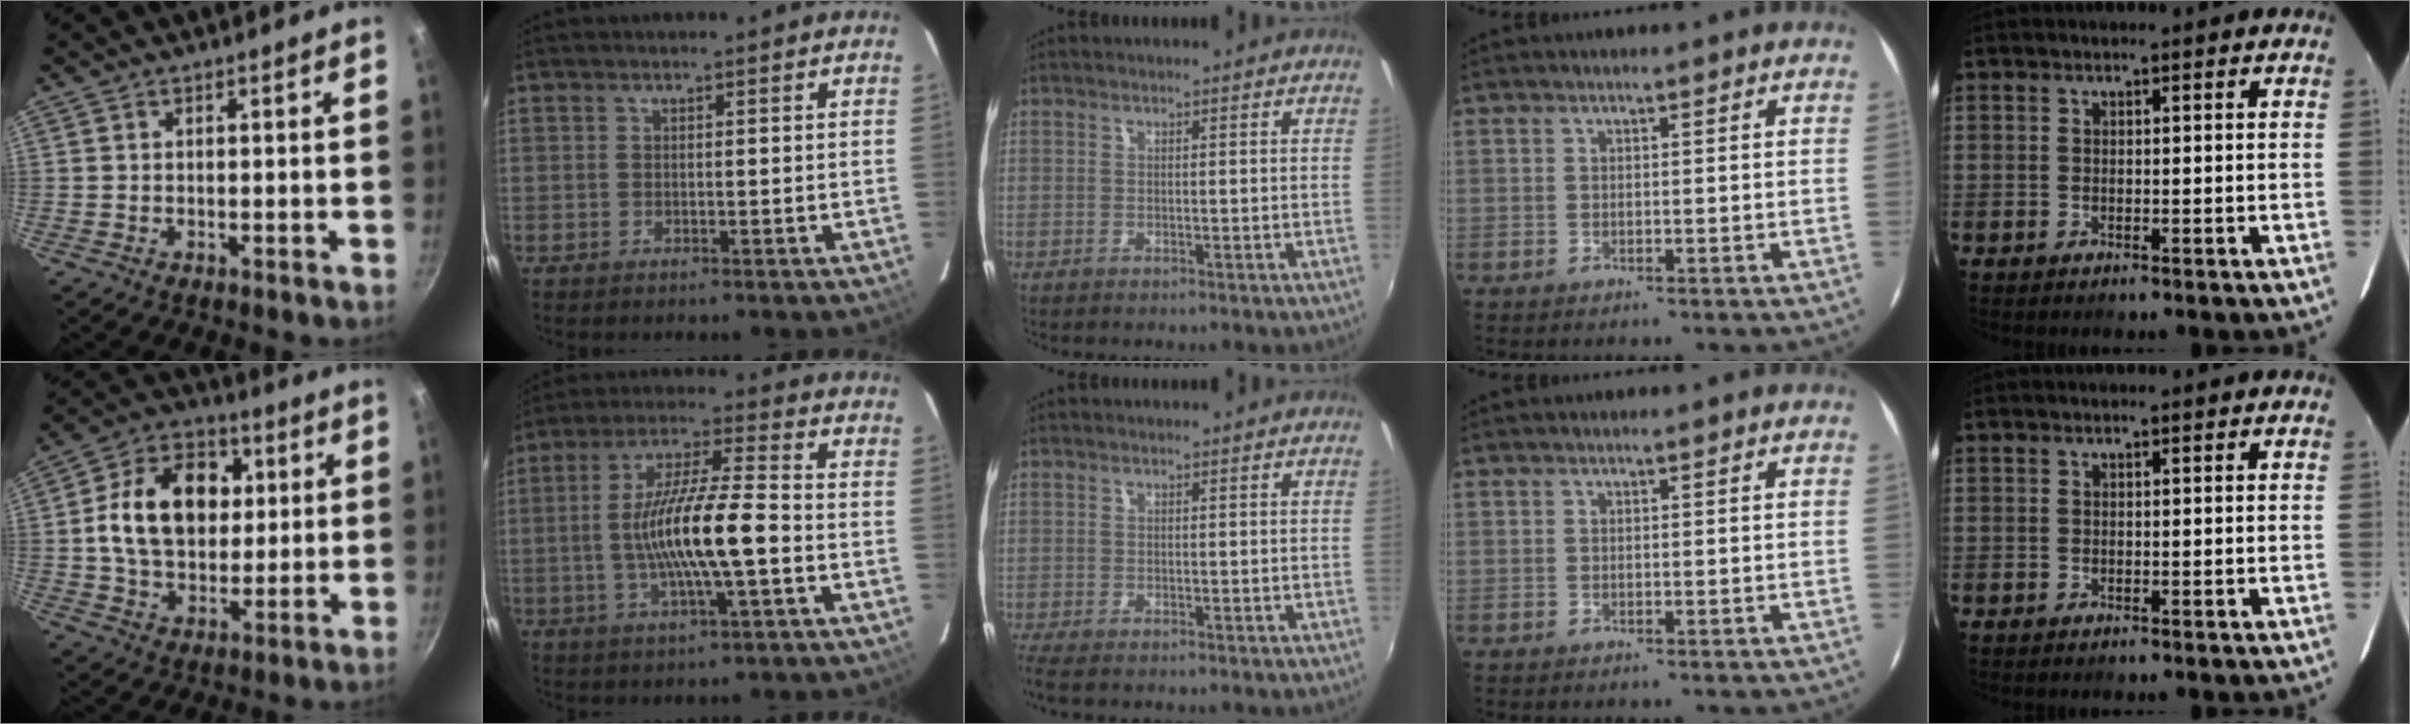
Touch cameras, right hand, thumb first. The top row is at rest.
{"thumb": {"total": 18.2, "force": [2.9, 12.9, 12.4], "torque": [-0.173, 0.013, 0.038]}, "index": {"total": 14.0, "force": [-2.8, 1.8, 13.6], "torque": [-0.255, 0.004, -0.051]}, "middle": {"total": 2.3, "force": [-1.7, 0.5, 1.5], "torque": [-0.030, -0.013, -0.030]}}